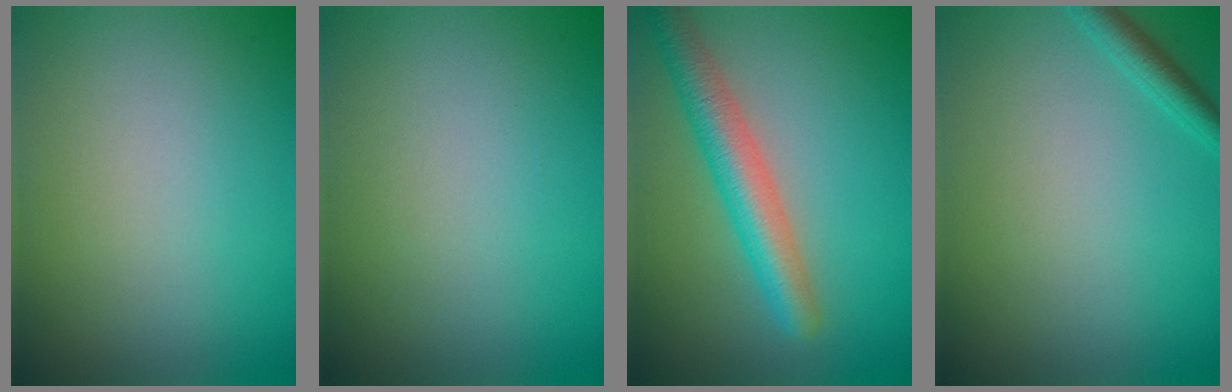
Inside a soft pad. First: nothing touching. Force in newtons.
{"total": 0.0}
{"total": 4.9, "press": 4.9, "slide": 0.2}
{"total": 1.9, "press": 1.9, "slide": 0.1}